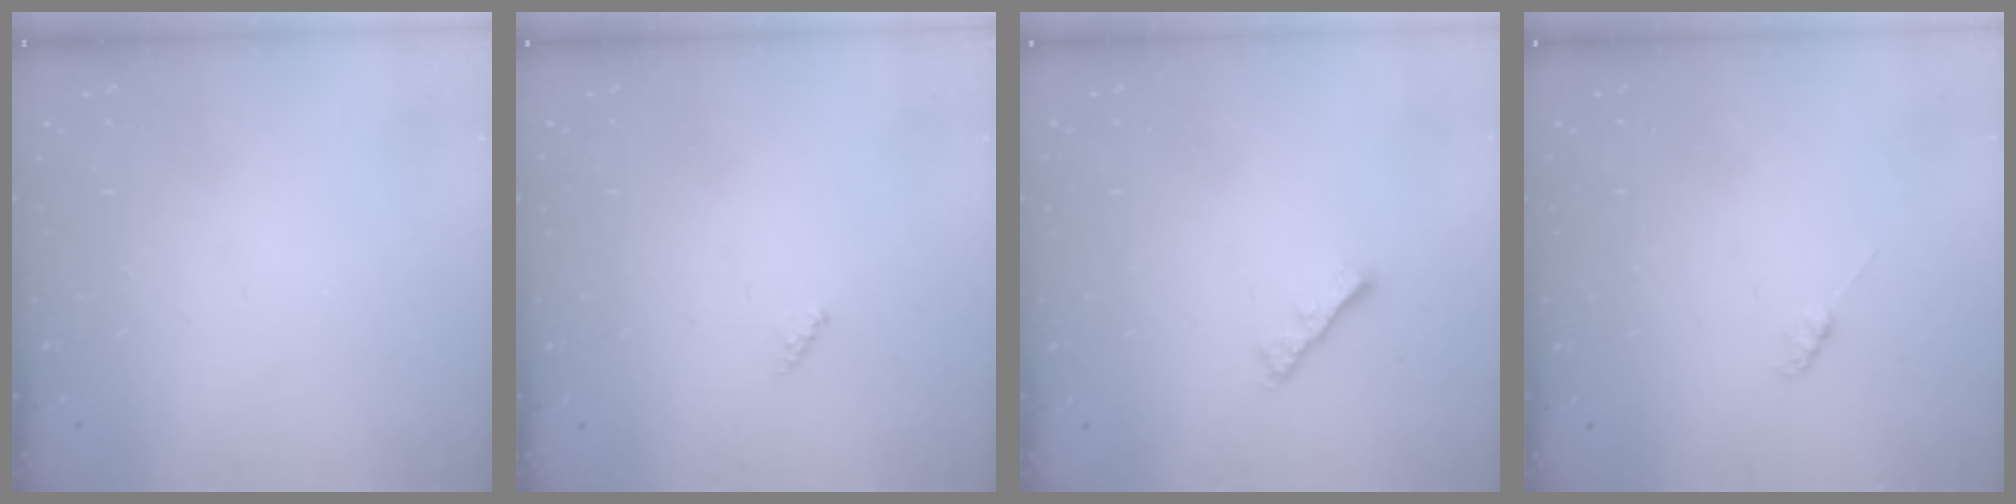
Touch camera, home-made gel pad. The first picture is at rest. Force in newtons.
{"total": 2.0, "press": 2.0, "slide": 0.2}
{"total": 2.8, "press": 2.8, "slide": 0.6}
{"total": 2.3, "press": 2.3, "slide": 0.3}